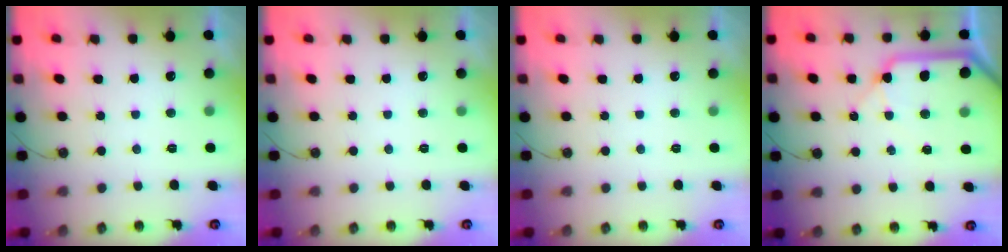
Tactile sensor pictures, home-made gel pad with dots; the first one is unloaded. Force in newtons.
{"total": 0.8, "press": 0.5, "slide": 0.6}
{"total": 0.0}
{"total": 12.7, "press": 12.6, "slide": 1.8}